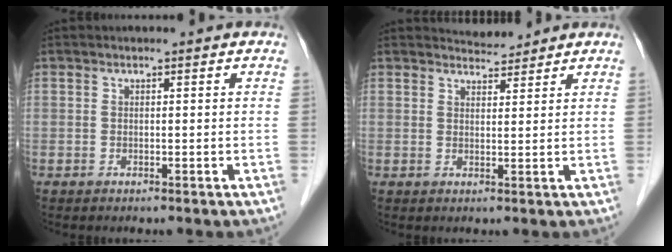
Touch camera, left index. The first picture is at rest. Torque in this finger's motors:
{"motor_torque": [0.31, -0.31, 0.02, 0.00]}